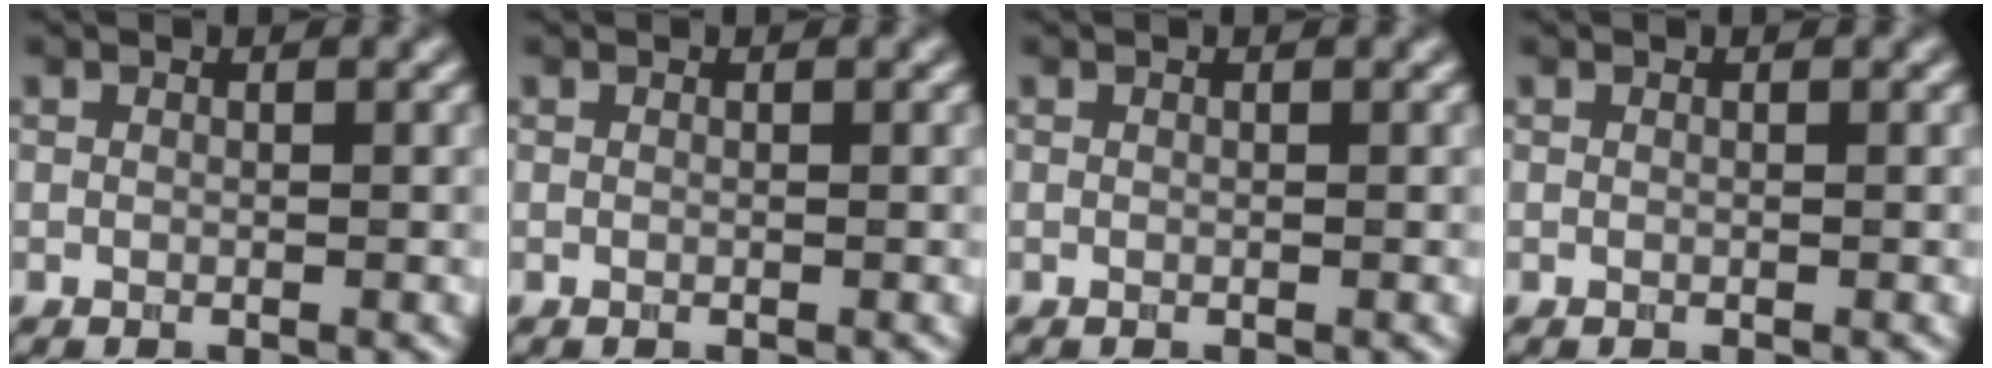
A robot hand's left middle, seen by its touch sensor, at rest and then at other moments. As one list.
[{"total": 0.0}, {"total": 0.0}, {"total": 0.0}]